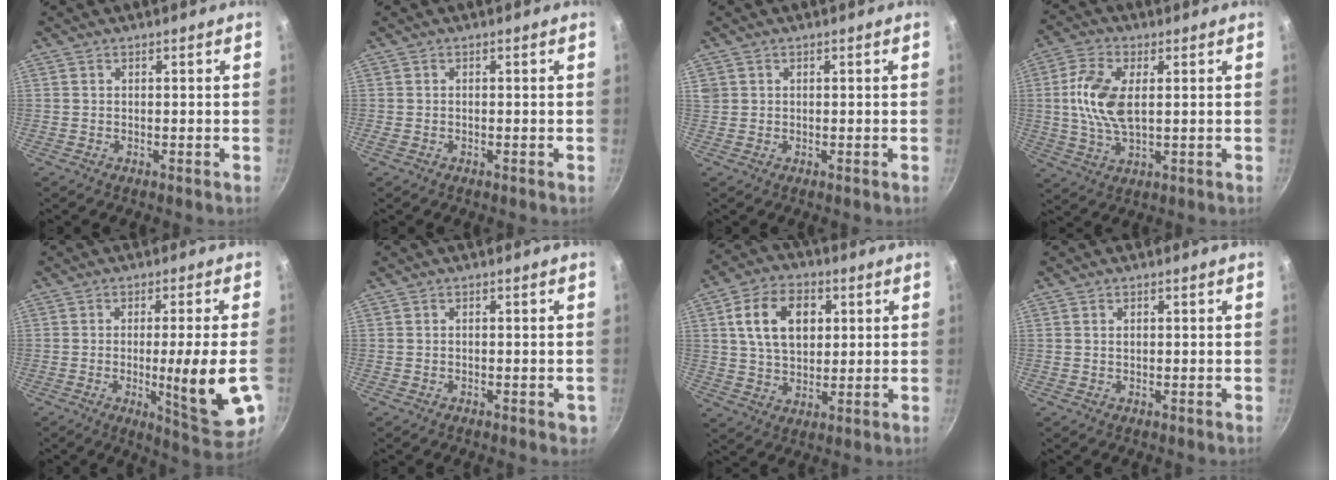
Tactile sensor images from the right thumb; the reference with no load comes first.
{"total": 0.7, "force": [-0.3, 0.3, 0.5], "torque": [-0.014, 0.003, -0.008]}
{"total": 1.4, "force": [0.5, 1.3, 0.3], "torque": [-0.007, 0.005, 0.013]}
{"total": 10.2, "force": [1.4, 5.2, 8.7], "torque": [-0.177, 0.006, 0.029]}
{"total": 14.3, "force": [-2.6, 2.1, 13.9], "torque": [-0.186, -0.009, -0.030]}
{"total": 1.6, "force": [-0.6, 0.9, 1.2], "torque": [-0.013, 0.002, -0.007]}
{"total": 12.6, "force": [3.3, 8.5, 8.7], "torque": [-0.131, 0.003, 0.056]}
{"total": 0.8, "force": [0.3, 0.6, 0.5], "torque": [-0.009, 0.003, 0.007]}